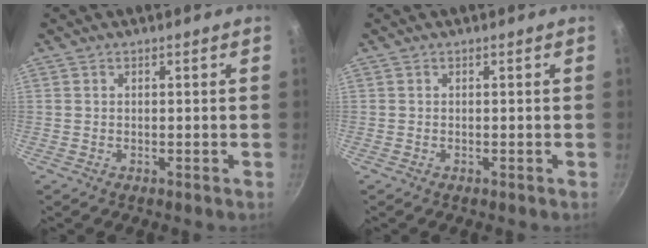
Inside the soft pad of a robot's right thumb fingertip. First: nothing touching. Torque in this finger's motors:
{"motor_torque": [0.26, 0.18, 0.40, 0.13, 0.02]}